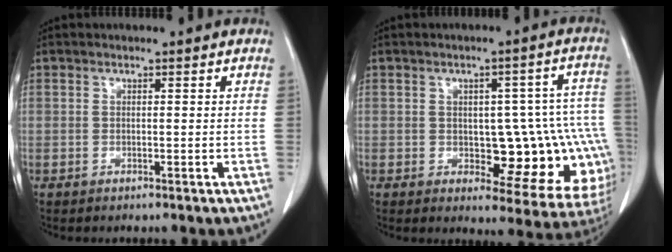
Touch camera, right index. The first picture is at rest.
{"total": 15.5, "force": [-2.4, 6.3, 14.0], "torque": [-0.105, 0.033, -0.012]}